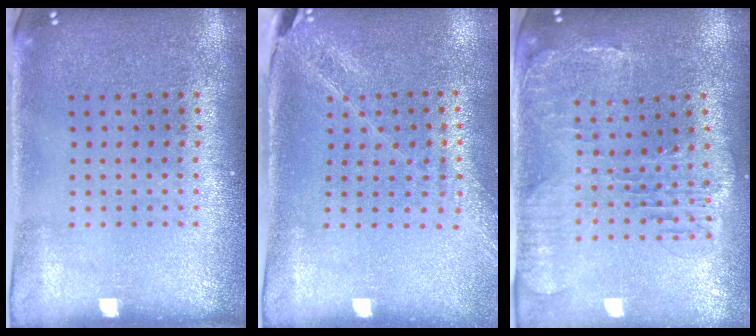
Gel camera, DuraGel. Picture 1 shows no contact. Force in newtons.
{"total": 1.5, "press": 1.4, "slide": 0.4}
{"total": 1.4, "press": 1.4, "slide": 0.5}